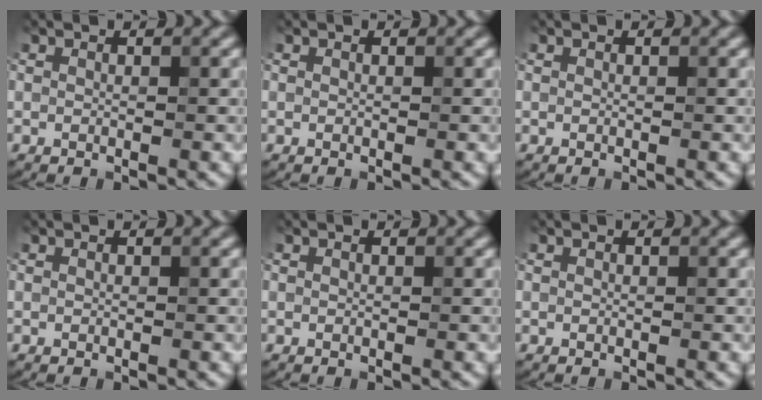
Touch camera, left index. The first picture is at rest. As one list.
[{"total": 0.0}, {"total": 0.0}, {"total": 0.0}, {"total": 0.0}, {"total": 0.0}]